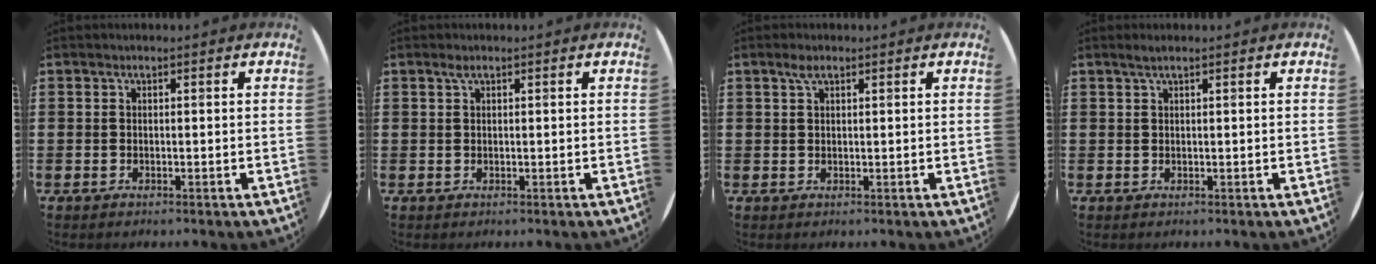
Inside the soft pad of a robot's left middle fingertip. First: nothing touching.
{"total": 0.7, "force": [0.5, 0.2, 0.5], "torque": [-0.012, 0.003, 0.008]}
{"total": 1.5, "force": [0.9, 0.6, 1.1], "torque": [-0.016, 0.001, 0.014]}
{"total": 1.1, "force": [0.7, 0.0, 0.8], "torque": [-0.016, 0.002, 0.013]}